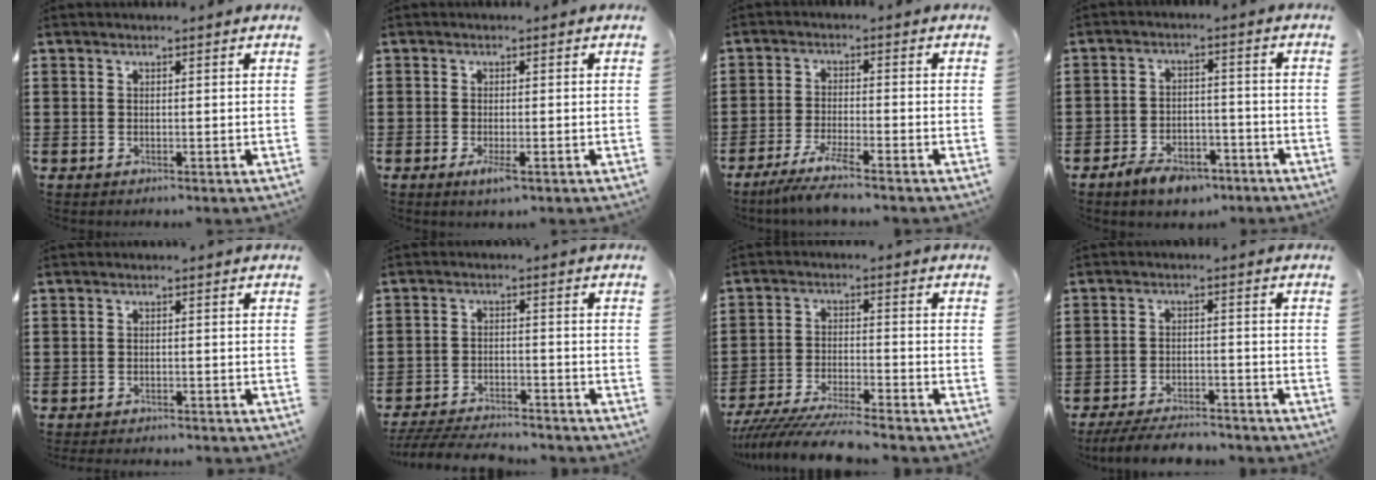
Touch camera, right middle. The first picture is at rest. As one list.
[{"total": 2.2, "force": [-0.9, 0.4, 2.0], "torque": [-0.041, -0.006, -0.018]}, {"total": 4.5, "force": [-3.7, -0.1, 2.5], "torque": [-0.056, -0.014, -0.072]}, {"total": 4.9, "force": [-4.0, 2.0, 2.1], "torque": [-0.046, 0.010, -0.078]}, {"total": 1.2, "force": [-1.2, 0.0, 0.0], "torque": [-0.004, 0.002, -0.026]}, {"total": 5.0, "force": [-4.8, 0.4, 1.1], "torque": [-0.030, -0.003, -0.100]}, {"total": 7.1, "force": [-6.8, 0.0, 2.1], "torque": [-0.045, -0.007, -0.133]}, {"total": 4.9, "force": [-4.6, 0.5, 1.4], "torque": [-0.029, -0.002, -0.092]}]